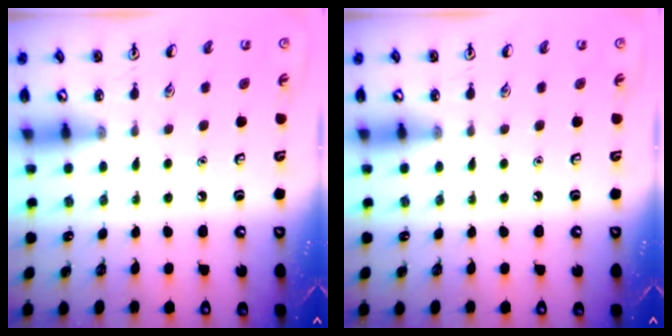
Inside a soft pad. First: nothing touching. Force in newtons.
{"total": 0.0}